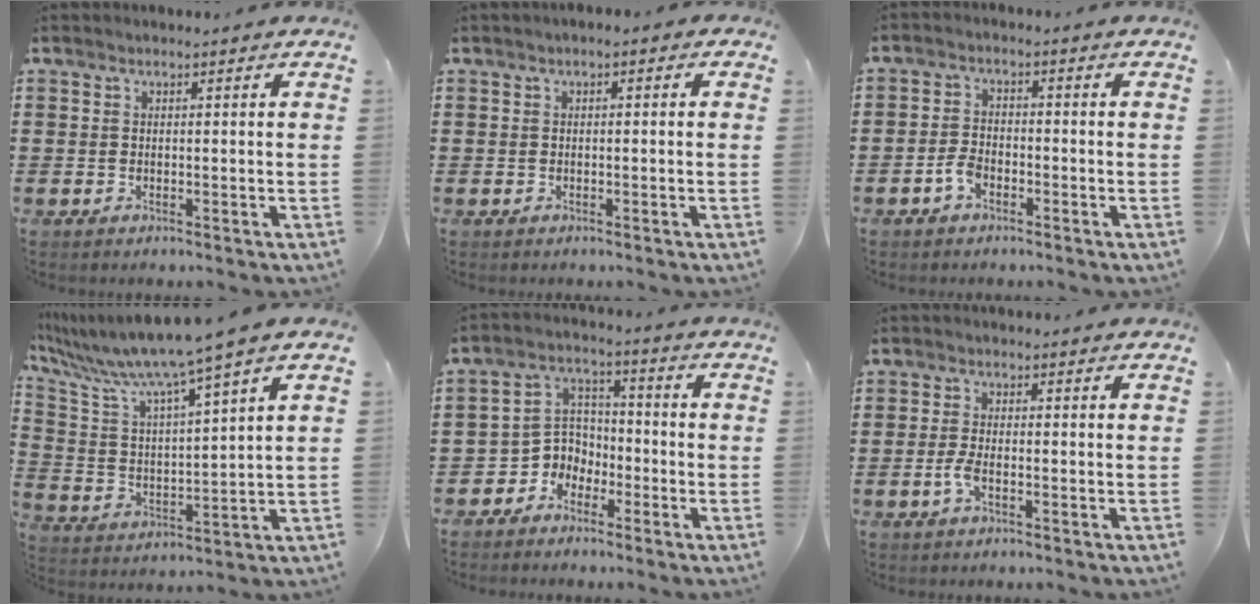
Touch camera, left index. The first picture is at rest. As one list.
[{"total": 0.8, "force": [-0.4, 0.4, 0.5], "torque": [-0.011, 0.000, -0.009]}, {"total": 3.0, "force": [-1.6, 1.6, 2.0], "torque": [-0.051, -0.002, -0.034]}, {"total": 7.5, "force": [6.2, -0.9, 4.2], "torque": [-0.111, -0.049, 0.093]}, {"total": 5.1, "force": [-3.3, 3.8, 0.7], "torque": [-0.039, 0.002, -0.073]}, {"total": 2.4, "force": [-0.9, 0.6, 2.1], "torque": [-0.052, -0.004, -0.021]}]